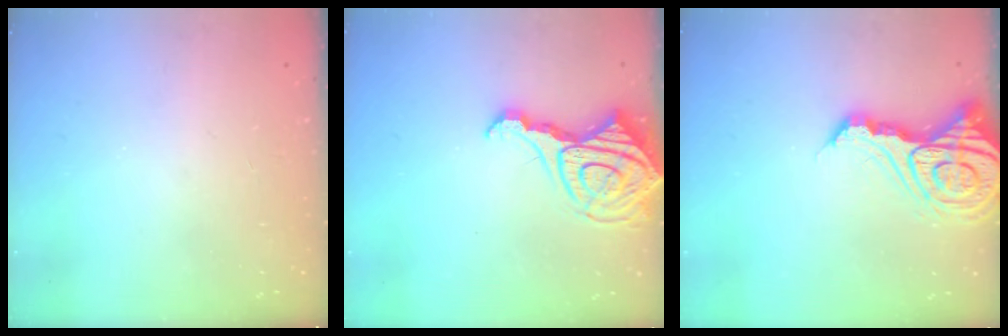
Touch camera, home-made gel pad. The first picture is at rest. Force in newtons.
{"total": 15.0, "press": 14.9, "slide": 1.7}
{"total": 16.3, "press": 16.2, "slide": 1.7}